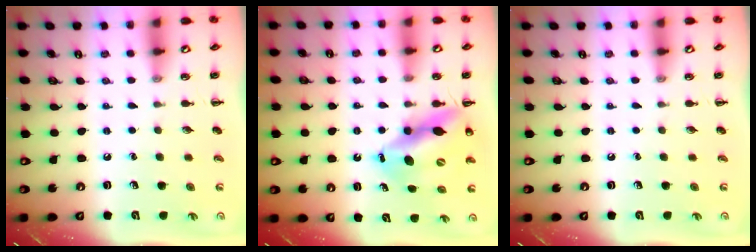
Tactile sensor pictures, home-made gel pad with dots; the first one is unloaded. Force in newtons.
{"total": 13.8, "press": 13.2, "slide": 4.1}
{"total": 0.0}